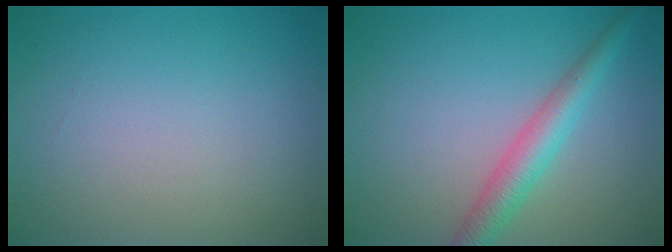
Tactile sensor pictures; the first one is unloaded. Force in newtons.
{"total": 3.5, "press": 3.5, "slide": 0.1}